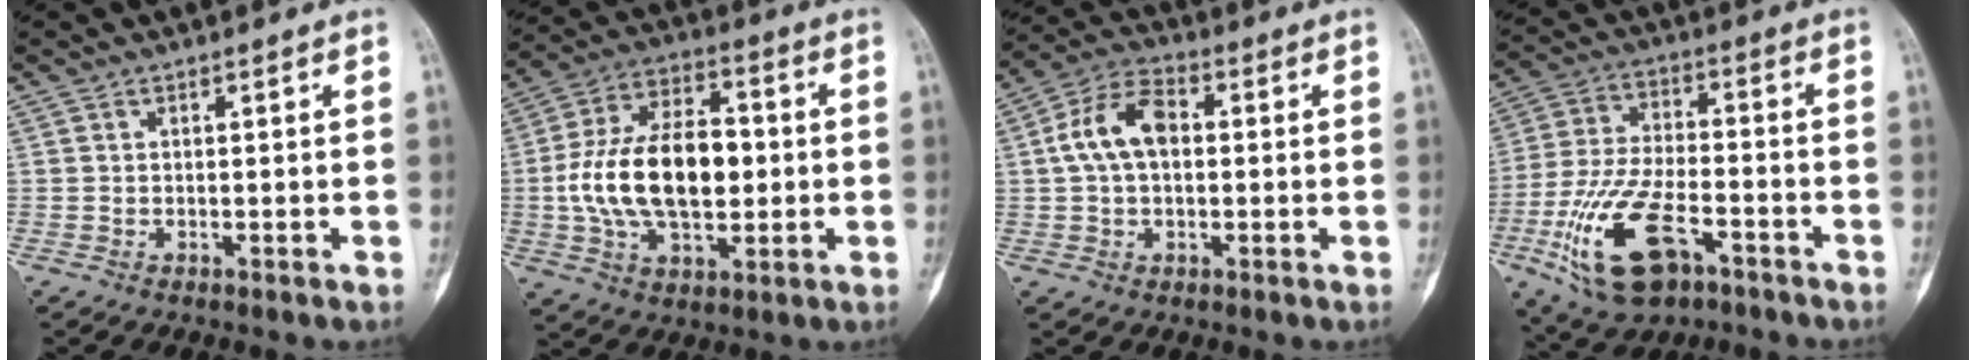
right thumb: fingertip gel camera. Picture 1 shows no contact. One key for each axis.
{"total": 19.1, "fx": -0.5, "fy": 11.0, "fz": 15.7, "tx": -0.273, "ty": 0.023, "tz": -0.007}
{"total": 9.9, "fx": 1.0, "fy": 6.1, "fz": 7.6, "tx": -0.144, "ty": 0.027, "tz": 0.013}
{"total": 17.4, "fx": -7.8, "fy": 8.0, "fz": 13.3, "tx": -0.266, "ty": 0.023, "tz": -0.138}